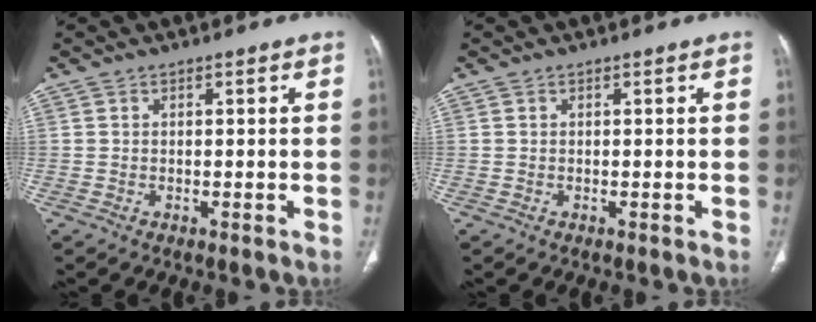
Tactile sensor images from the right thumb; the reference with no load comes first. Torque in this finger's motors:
{"motor_torque": [0.00, 0.01, -0.08, 0.03, 0.00]}